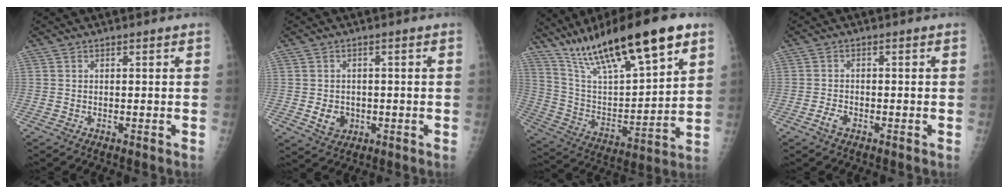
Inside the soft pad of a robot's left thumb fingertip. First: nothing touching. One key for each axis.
{"total": 4.3, "fx": -0.8, "fy": 3.6, "fz": 2.2, "tx": -0.019, "ty": 0.003, "tz": -0.003}
{"total": 25.0, "fx": 16.0, "fy": 6.2, "fz": 18.2, "tx": -0.294, "ty": -0.038, "tz": 0.283}
{"total": 2.2, "fx": -1.3, "fy": 1.2, "fz": 1.3, "tx": -0.027, "ty": 0.008, "tz": -0.024}